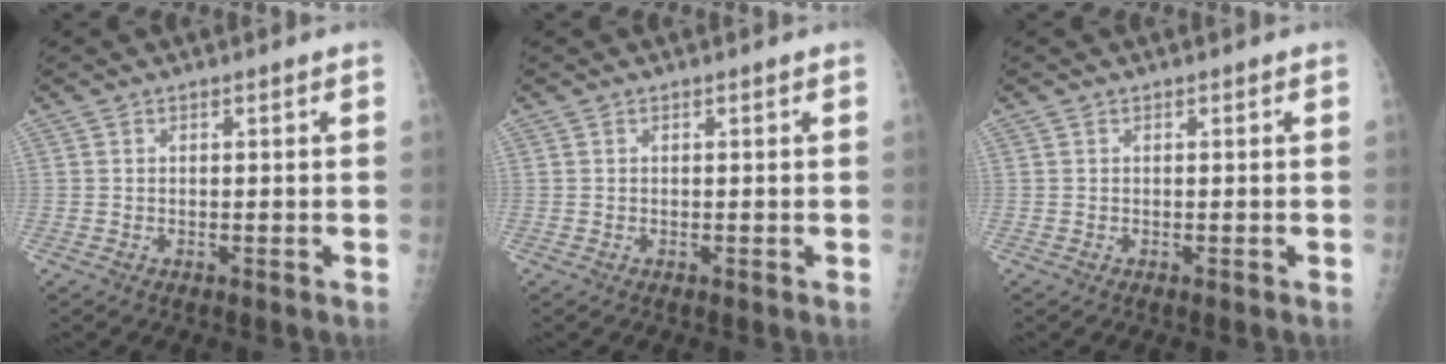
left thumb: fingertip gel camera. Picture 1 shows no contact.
{"total": 0.0}
{"total": 0.0}